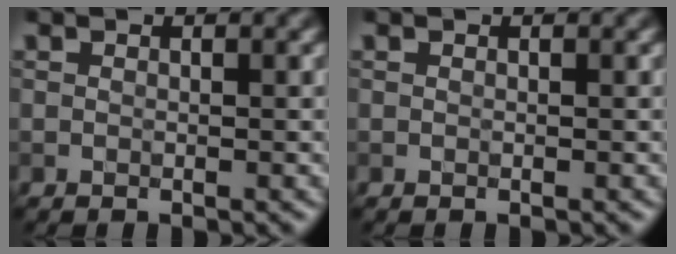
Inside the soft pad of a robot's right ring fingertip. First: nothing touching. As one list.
[{"total": 0.0}]